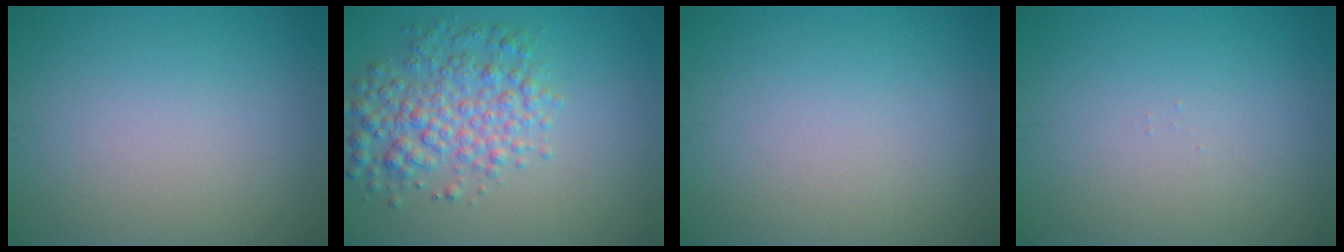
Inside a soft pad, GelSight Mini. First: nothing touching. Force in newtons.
{"total": 5.0, "press": 5.0, "slide": 0.1}
{"total": 0.0}
{"total": 0.0}